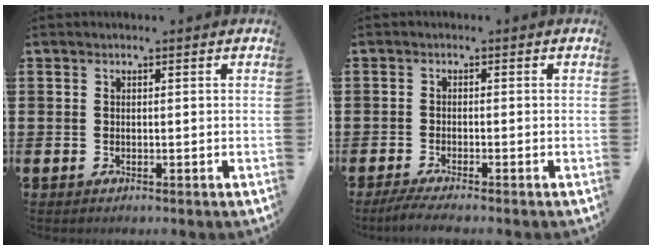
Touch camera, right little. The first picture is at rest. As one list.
[{"total": 1.8, "force": [-1.4, 0.0, 1.2], "torque": [-0.019, 0.001, -0.026]}]